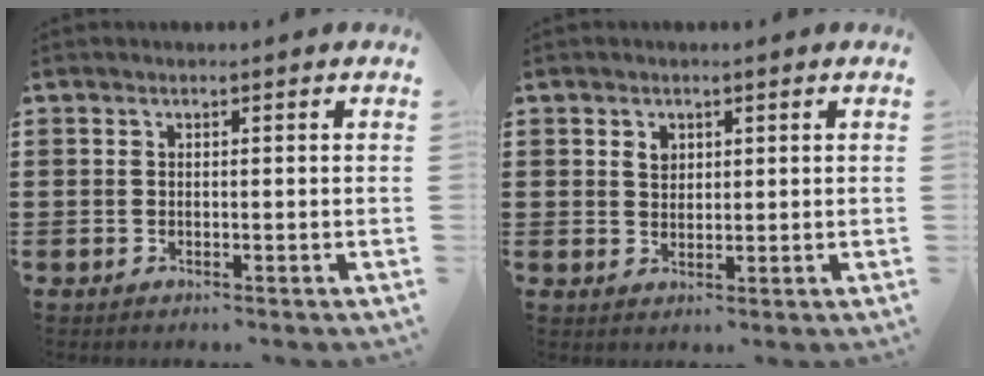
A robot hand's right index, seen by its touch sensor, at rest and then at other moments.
{"total": 1.9, "force": [1.0, 1.4, 0.8], "torque": [-0.020, 0.006, 0.018]}